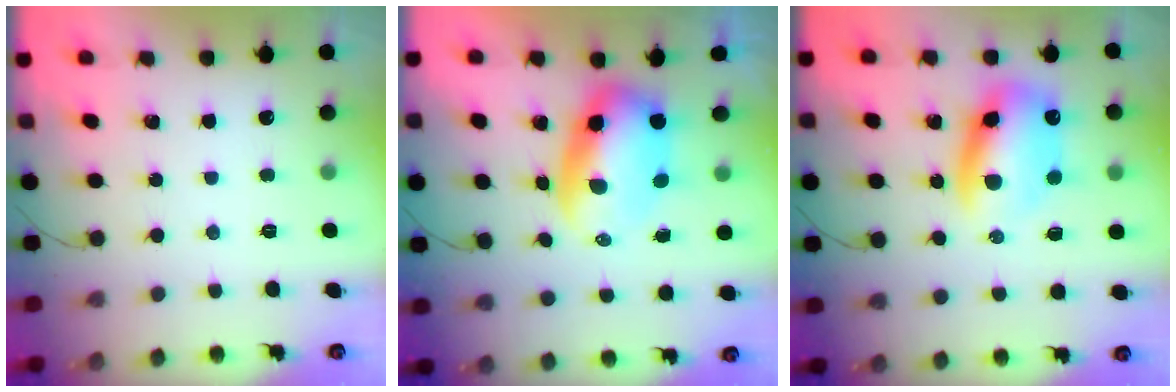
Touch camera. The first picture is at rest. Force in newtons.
{"total": 8.4, "press": 8.0, "slide": 2.4}
{"total": 11.9, "press": 11.5, "slide": 3.1}